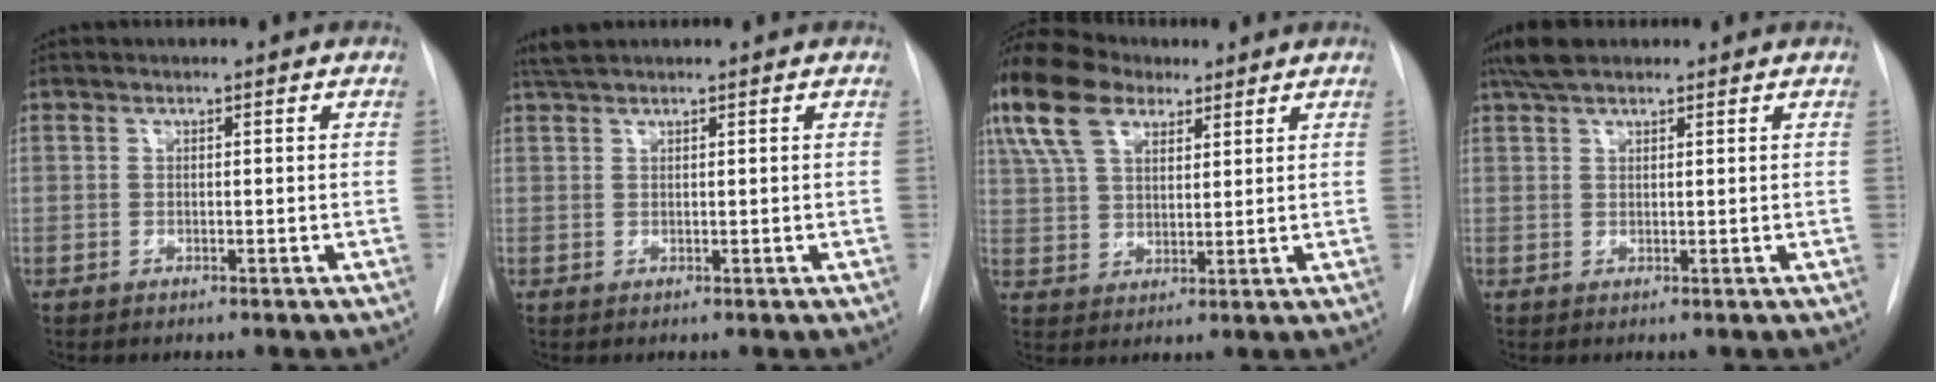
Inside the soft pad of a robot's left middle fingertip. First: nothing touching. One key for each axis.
{"total": 2.0, "fx": 1.8, "fy": 0.0, "fz": 0.8, "tx": -0.016, "ty": 0.015, "tz": 0.037}
{"total": 14.7, "fx": 9.1, "fy": 7.8, "fz": 8.5, "tx": -0.209, "ty": 0.046, "tz": 0.172}
{"total": 4.3, "fx": 3.4, "fy": 1.4, "fz": 2.3, "tx": -0.048, "ty": 0.018, "tz": 0.064}